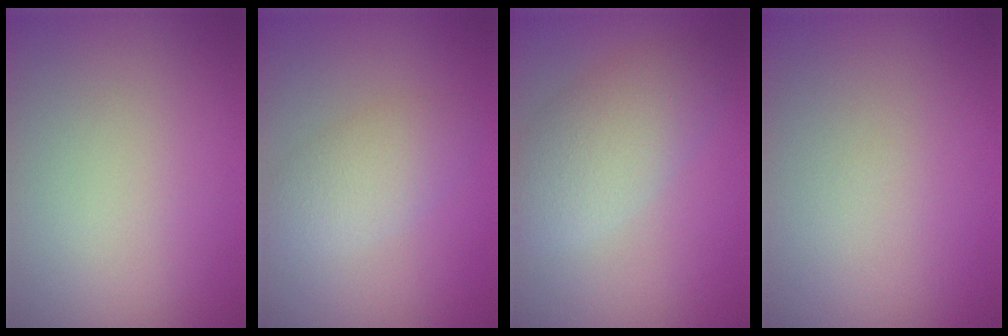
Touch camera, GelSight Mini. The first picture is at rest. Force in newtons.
{"total": 2.6, "press": 2.6, "slide": 0.3}
{"total": 4.9, "press": 4.9, "slide": 0.1}
{"total": 0.0}